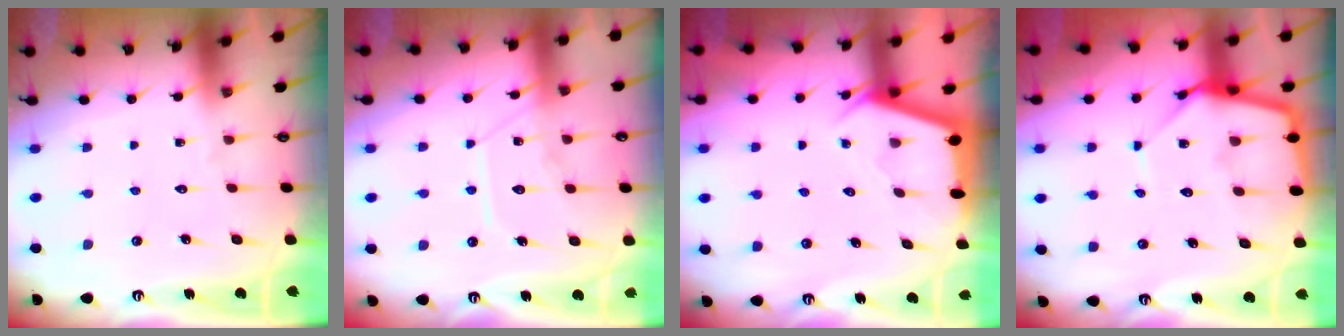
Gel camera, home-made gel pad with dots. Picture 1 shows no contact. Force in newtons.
{"total": 11.0, "press": 11.0, "slide": 1.0}
{"total": 2.9, "press": 2.9, "slide": 0.3}
{"total": 10.5, "press": 10.5, "slide": 0.9}